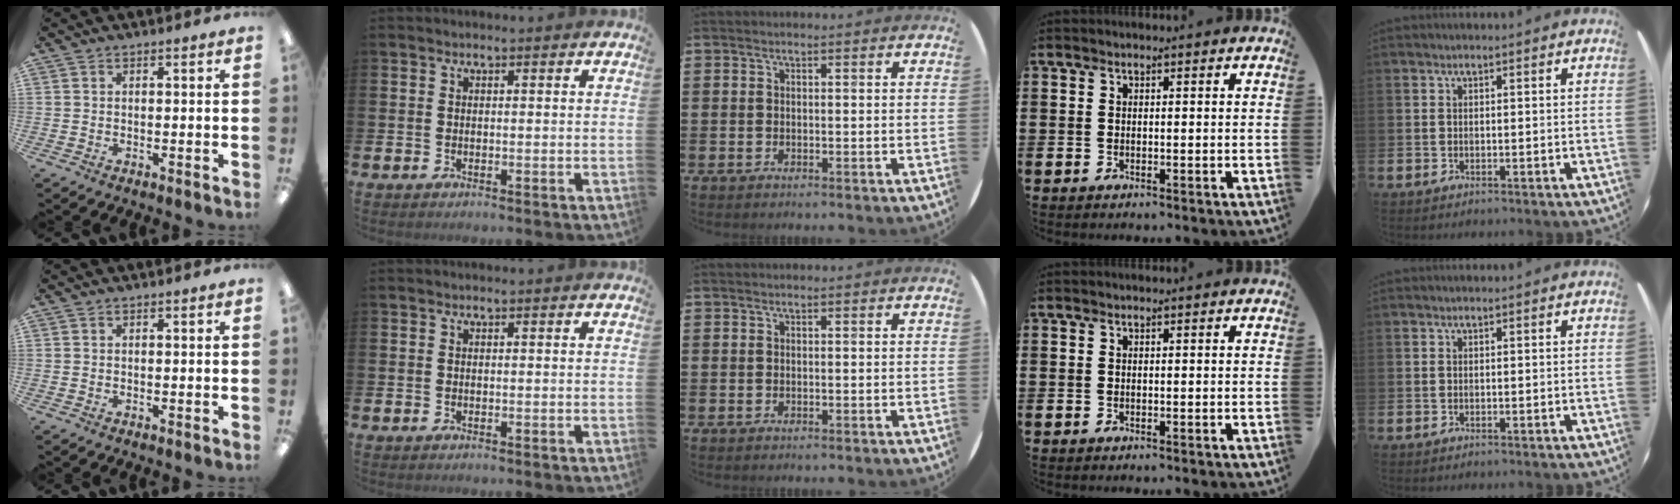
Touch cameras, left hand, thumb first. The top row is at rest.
{}